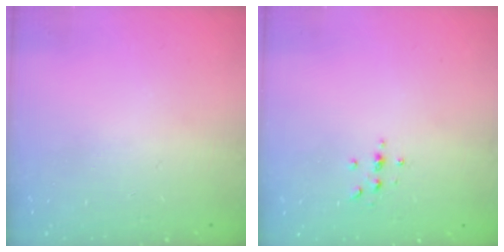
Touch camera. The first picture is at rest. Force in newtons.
{"total": 2.3, "press": 2.2, "slide": 0.2}